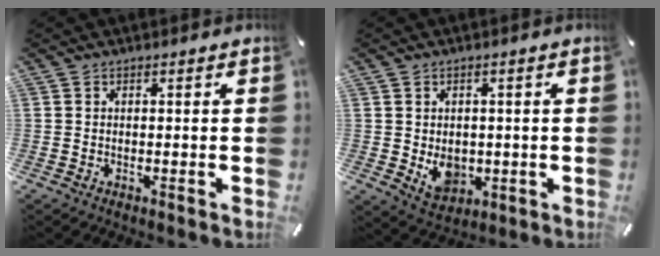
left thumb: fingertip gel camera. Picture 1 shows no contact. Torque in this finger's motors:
{"motor_torque": [0.67, 1.74, 0.22, -0.21, 0.05]}